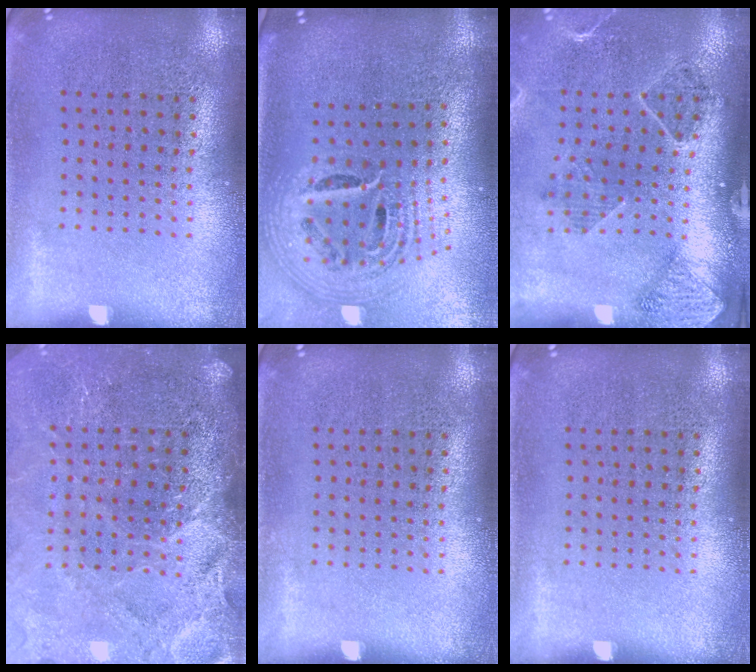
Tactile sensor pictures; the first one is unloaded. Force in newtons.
{"total": 2.5, "press": 1.8, "slide": 1.8}
{"total": 1.6, "press": 1.6, "slide": 0.1}
{"total": 3.7, "press": 3.2, "slide": 1.9}
{"total": 0.0}
{"total": 0.0}